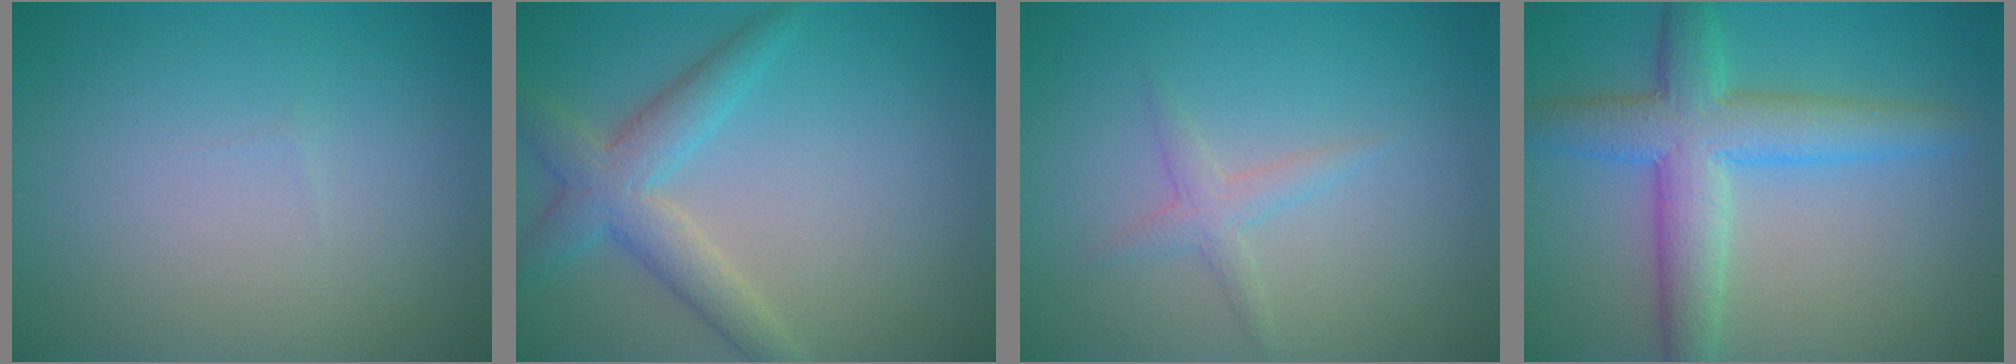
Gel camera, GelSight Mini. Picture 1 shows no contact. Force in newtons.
{"total": 4.0, "press": 4.0, "slide": 0.2}
{"total": 1.6, "press": 1.6, "slide": 0.1}
{"total": 6.3, "press": 6.3, "slide": 0.1}